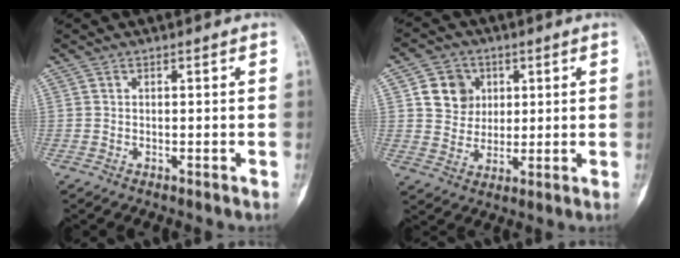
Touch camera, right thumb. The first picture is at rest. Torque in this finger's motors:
{"motor_torque": [-0.34, 0.42, 0.19, 0.17, 0.02]}